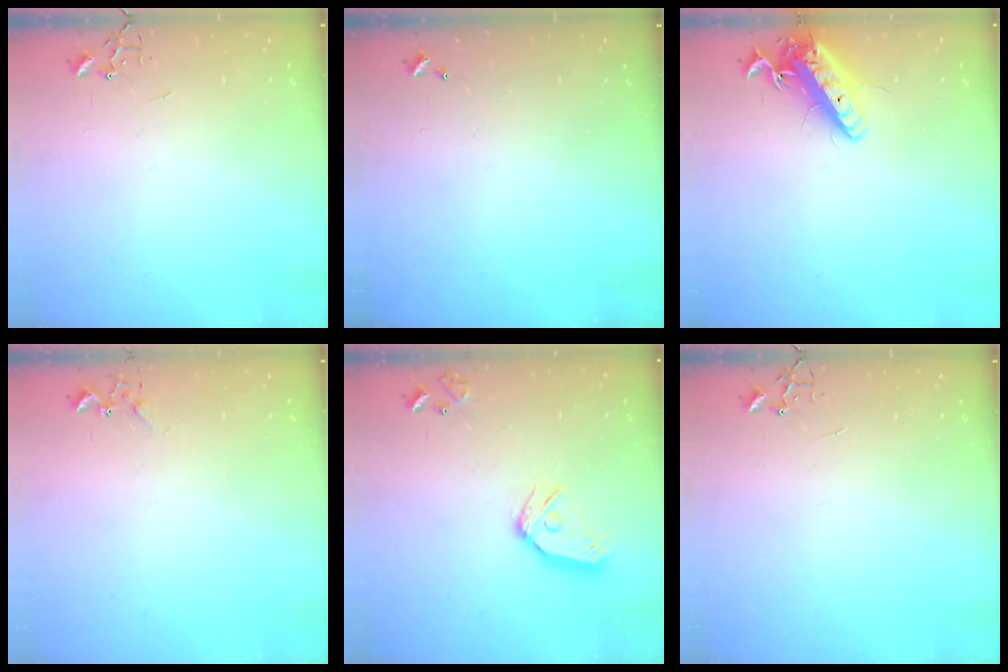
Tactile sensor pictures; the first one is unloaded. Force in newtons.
{"total": 0.0}
{"total": 14.5, "press": 14.2, "slide": 2.8}
{"total": 5.2, "press": 5.2, "slide": 0.6}
{"total": 12.3, "press": 12.2, "slide": 1.5}
{"total": 0.0}